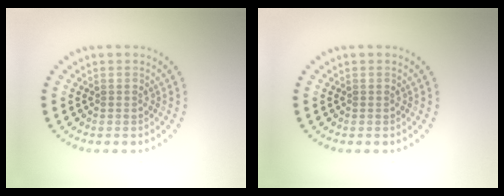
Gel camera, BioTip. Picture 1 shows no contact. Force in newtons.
{"total": 0.0}